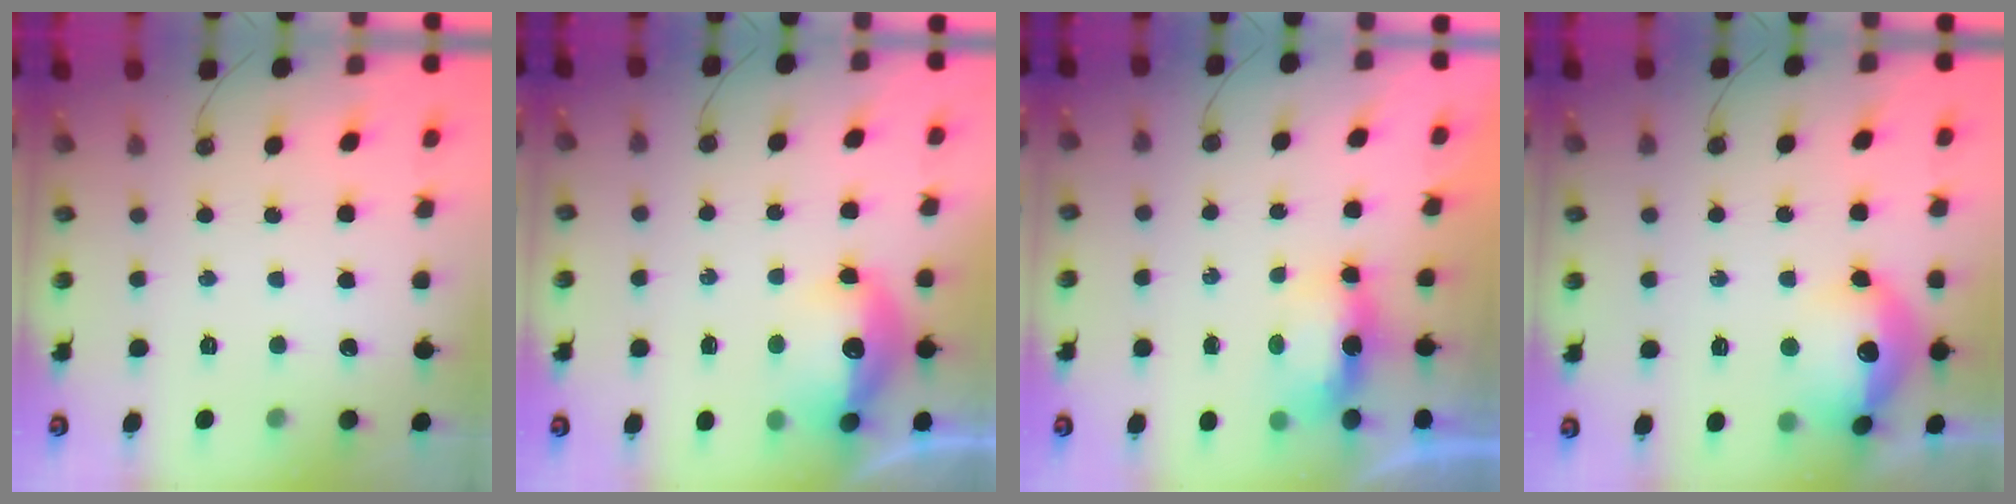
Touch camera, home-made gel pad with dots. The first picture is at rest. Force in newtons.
{"total": 13.1, "press": 13.1, "slide": 1.4}
{"total": 7.0, "press": 6.3, "slide": 3.1}
{"total": 16.0, "press": 16.0, "slide": 1.3}